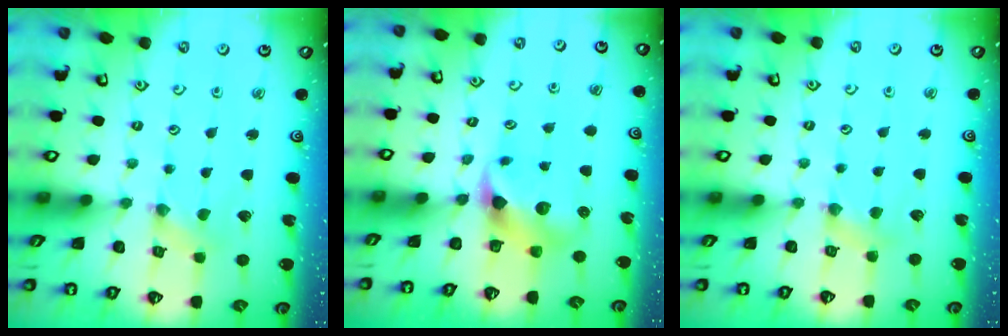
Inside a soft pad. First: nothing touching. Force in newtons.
{"total": 7.3, "press": 7.2, "slide": 0.9}
{"total": 4.8, "press": 4.8, "slide": 0.5}